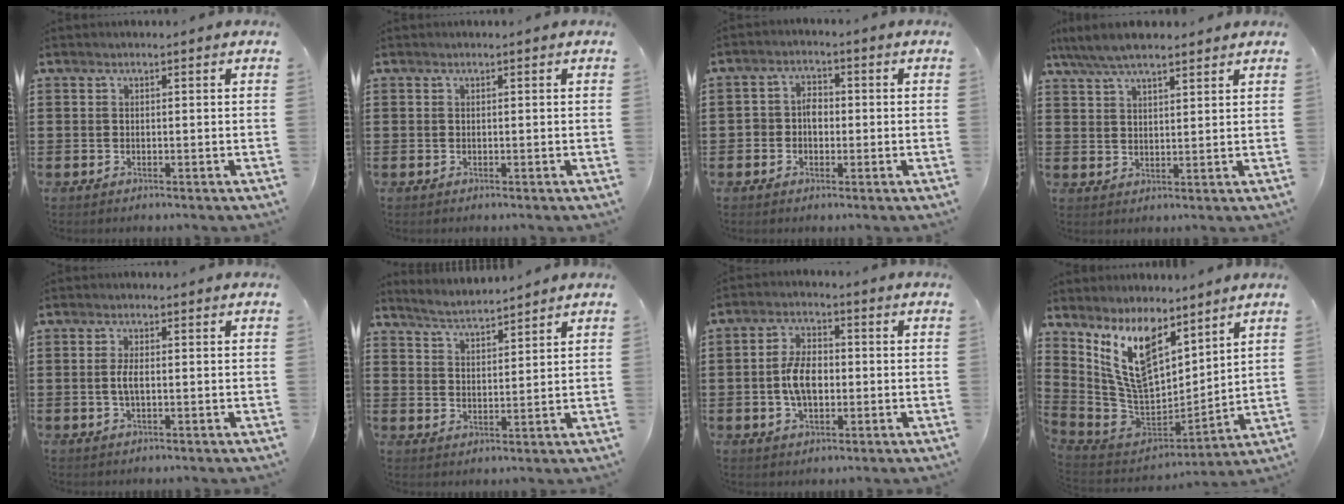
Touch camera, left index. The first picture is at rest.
{"total": 0.0}
{"total": 3.0, "force": [-0.6, 2.2, 1.9], "torque": [-0.042, 0.007, -0.014]}
{"total": 5.9, "force": [5.0, 1.5, 2.9], "torque": [-0.070, -0.006, 0.092]}
{"total": 2.5, "force": [-0.2, 0.8, 2.3], "torque": [-0.058, -0.006, -0.009]}
{"total": 3.7, "force": [3.7, -0.2, 0.5], "torque": [-0.024, -0.014, 0.065]}
{"total": 6.5, "force": [-0.8, 3.6, 5.4], "torque": [-0.120, 0.003, -0.019]}
{"total": 12.6, "force": [7.2, 6.2, 8.3], "torque": [-0.210, -0.035, 0.135]}